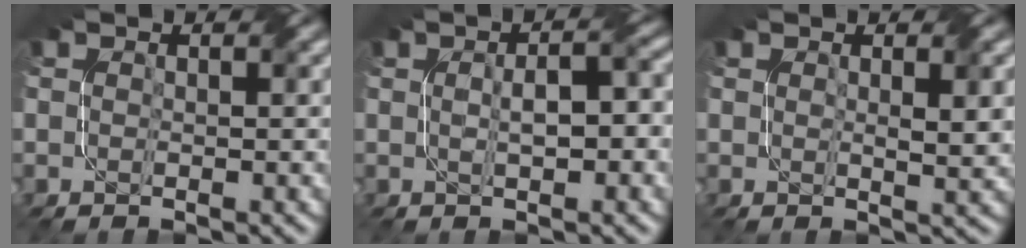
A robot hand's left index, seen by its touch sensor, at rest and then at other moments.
{"total": 4.1, "force": [0.3, 1.7, 3.8], "torque": [-0.047, 0.004, 0.002]}
{"total": 2.3, "force": [0.8, 0.6, 2.1], "torque": [-0.032, -0.001, 0.017]}